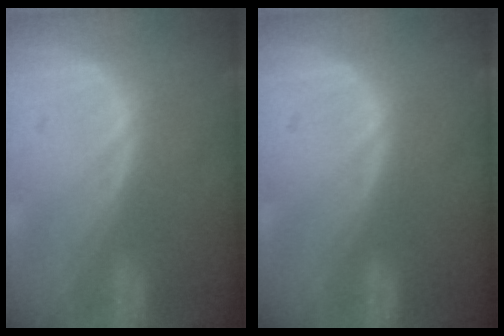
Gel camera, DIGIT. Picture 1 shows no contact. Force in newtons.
{"total": 0.0}